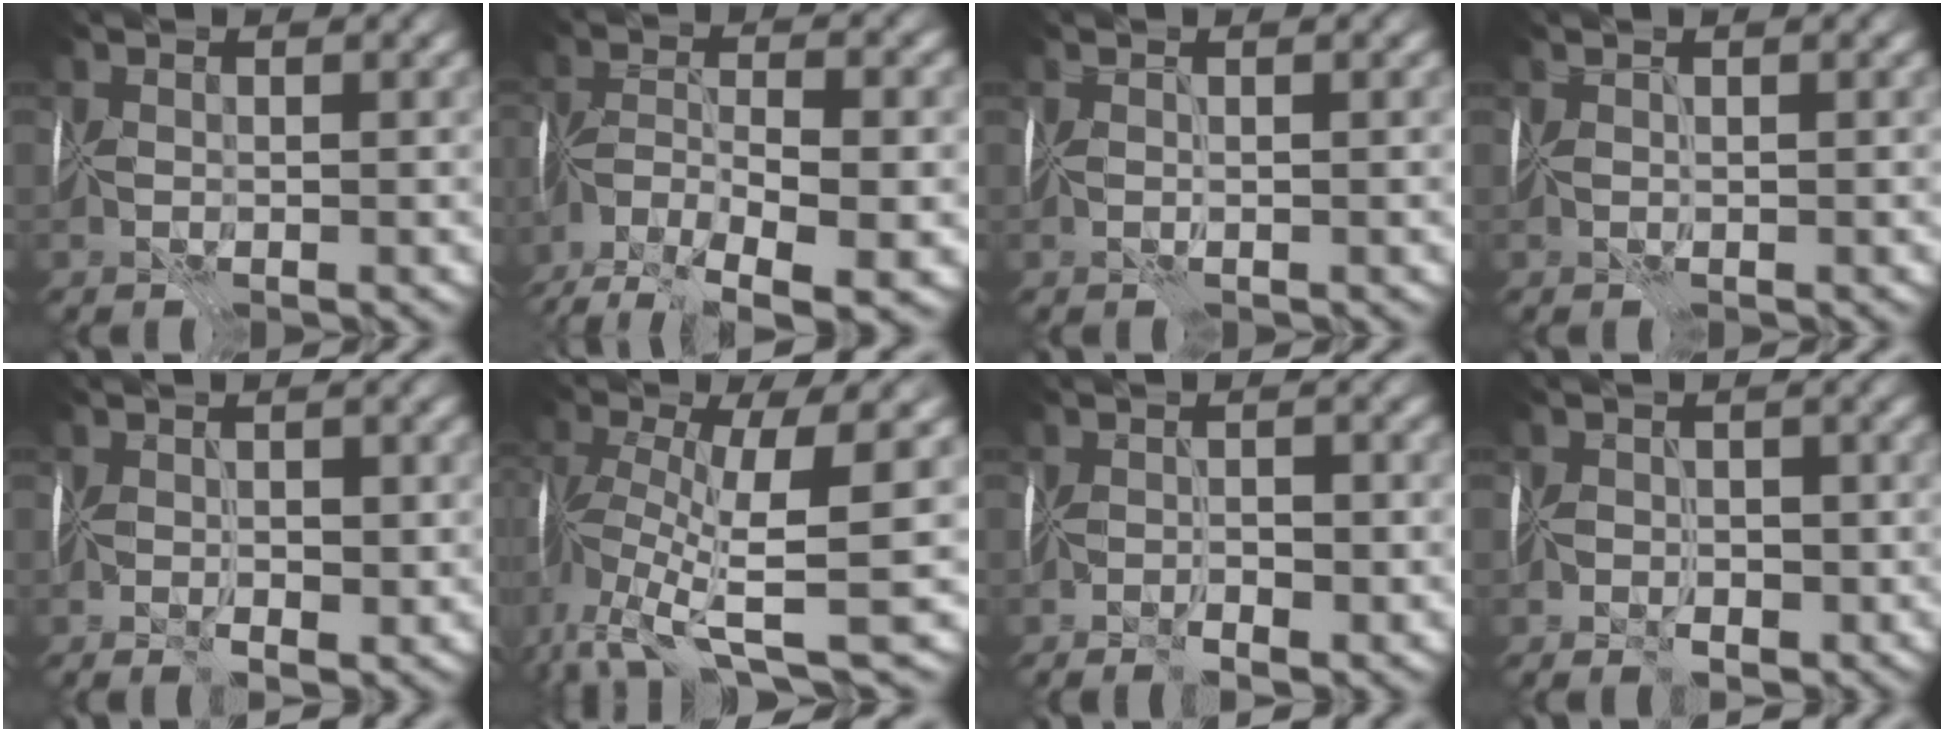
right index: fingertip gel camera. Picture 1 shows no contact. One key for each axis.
{"total": 8.8, "fx": -5.6, "fy": 2.8, "fz": 6.2, "tx": -0.107, "ty": -0.007, "tz": -0.103}
{"total": 0.7, "fx": 0.1, "fy": -0.6, "fz": 0.4, "tx": -0.004, "ty": 0.000, "tz": 0.002}
{"total": 0.7, "fx": 0.4, "fy": -0.4, "fz": 0.4, "tx": -0.003, "ty": 0.004, "tz": 0.008}
{"total": 2.6, "fx": -0.9, "fy": 1.0, "fz": 2.3, "tx": -0.036, "ty": -0.007, "tz": -0.013}
{"total": 8.8, "fx": -1.5, "fy": 3.1, "fz": 8.1, "tx": -0.166, "ty": -0.032, "tz": -0.024}
{"total": 2.5, "fx": -1.6, "fy": 0.5, "fz": 1.8, "tx": -0.023, "ty": -0.001, "tz": -0.025}
{"total": 2.2, "fx": -1.4, "fy": 1.4, "fz": 1.1, "tx": -0.007, "ty": -0.005, "tz": -0.027}